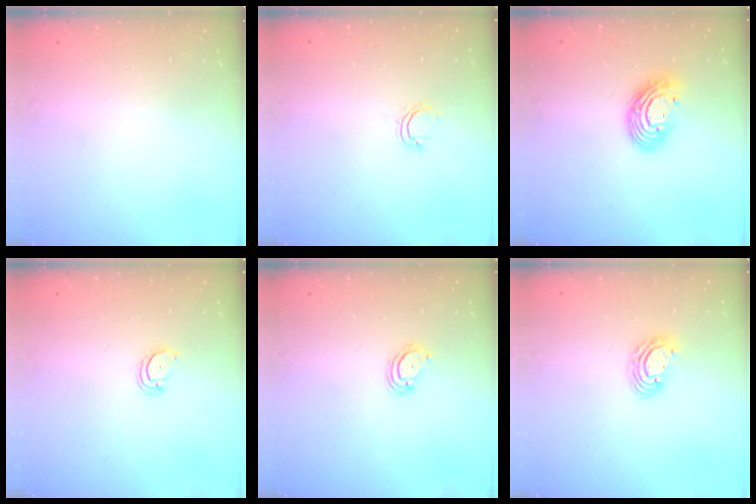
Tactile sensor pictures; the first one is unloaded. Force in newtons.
{"total": 3.7, "press": 3.7, "slide": 0.3}
{"total": 11.3, "press": 11.2, "slide": 0.9}
{"total": 3.8, "press": 3.8, "slide": 0.3}
{"total": 3.2, "press": 3.2, "slide": 0.3}
{"total": 6.3, "press": 6.3, "slide": 0.8}